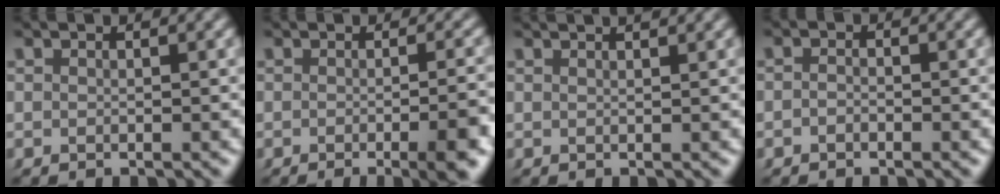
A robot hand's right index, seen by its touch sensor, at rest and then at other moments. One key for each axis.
{"total": 4.6, "fx": -2.0, "fy": 0.9, "fz": 4.0, "tx": -0.043, "ty": 0.004, "tz": -0.039}
{"total": 1.4, "fx": 1.0, "fy": -0.3, "fz": 0.9, "tx": -0.002, "ty": 0.003, "tz": 0.016}
{"total": 1.0, "fx": -0.9, "fy": 0.4, "fz": 0.3, "tx": -0.004, "ty": 0.003, "tz": -0.022}